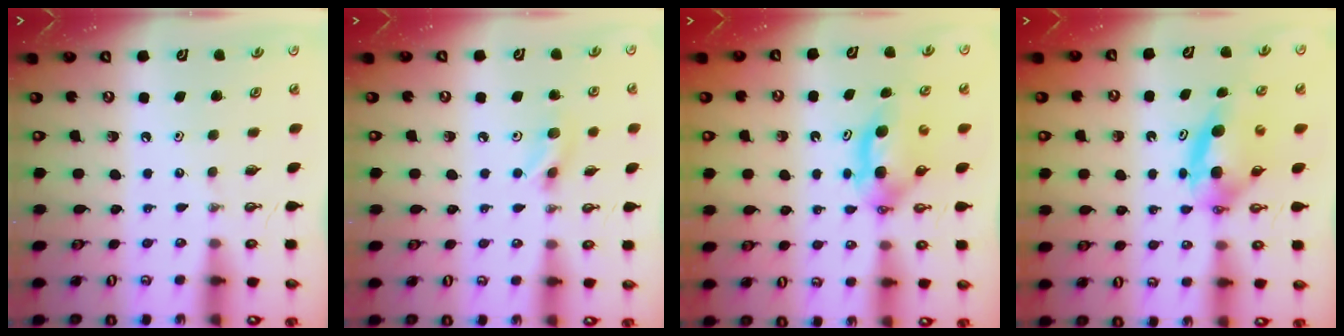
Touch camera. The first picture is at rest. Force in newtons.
{"total": 6.0, "press": 6.0, "slide": 0.5}
{"total": 5.8, "press": 5.4, "slide": 2.2}
{"total": 6.0, "press": 5.9, "slide": 1.0}